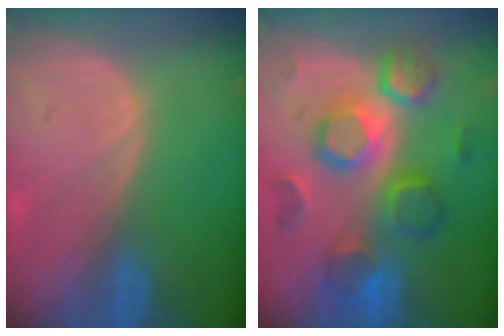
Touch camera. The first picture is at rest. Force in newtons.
{"total": 10.4, "press": 10.4, "slide": 0.8}